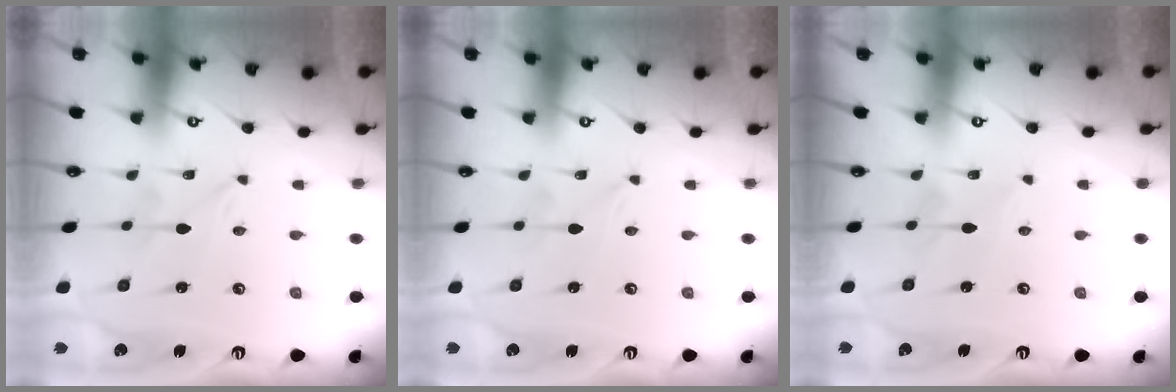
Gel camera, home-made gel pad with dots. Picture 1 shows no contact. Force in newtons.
{"total": 0.0}
{"total": 2.7, "press": 2.7, "slide": 0.4}